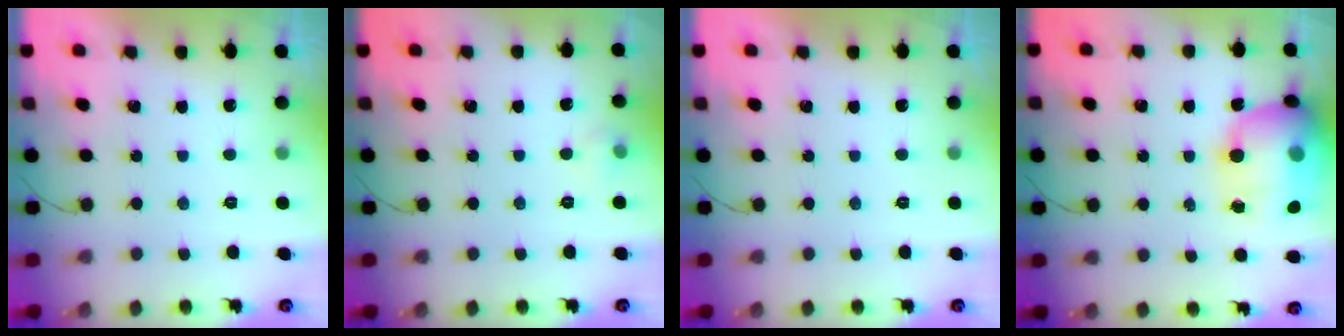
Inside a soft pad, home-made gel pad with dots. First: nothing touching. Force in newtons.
{"total": 3.9, "press": 3.7, "slide": 1.2}
{"total": 0.0}
{"total": 22.1, "press": 21.7, "slide": 3.9}